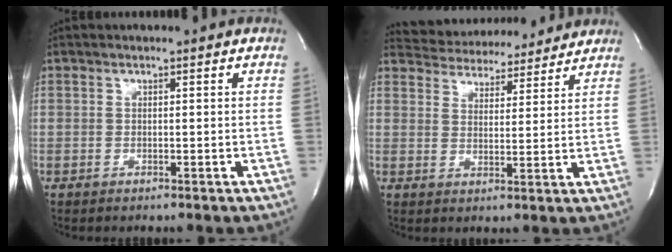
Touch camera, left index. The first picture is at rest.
{"total": 13.0, "force": [12.2, 3.2, 2.8], "torque": [-0.042, 0.012, 0.174]}